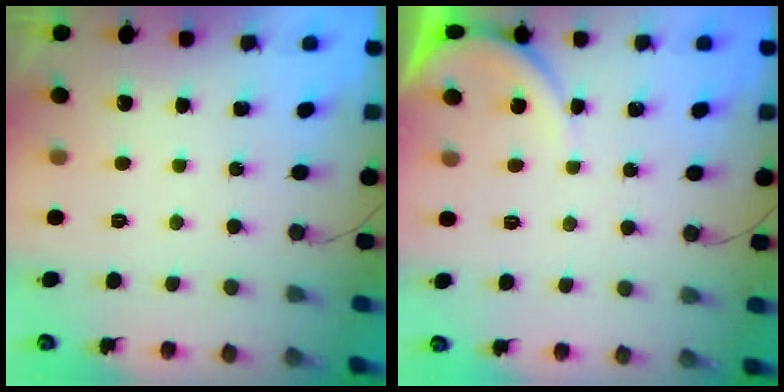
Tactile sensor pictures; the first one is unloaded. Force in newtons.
{"total": 4.7, "press": 4.7, "slide": 0.6}